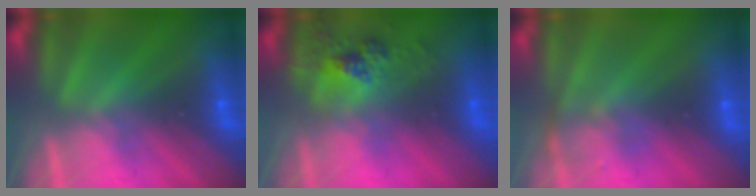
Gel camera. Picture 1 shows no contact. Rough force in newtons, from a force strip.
{"total": 2.4}
{"total": 2.2}